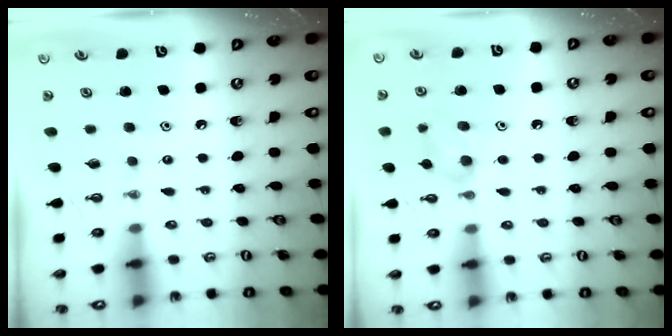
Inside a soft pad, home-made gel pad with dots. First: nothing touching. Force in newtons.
{"total": 7.5, "press": 7.4, "slide": 1.3}